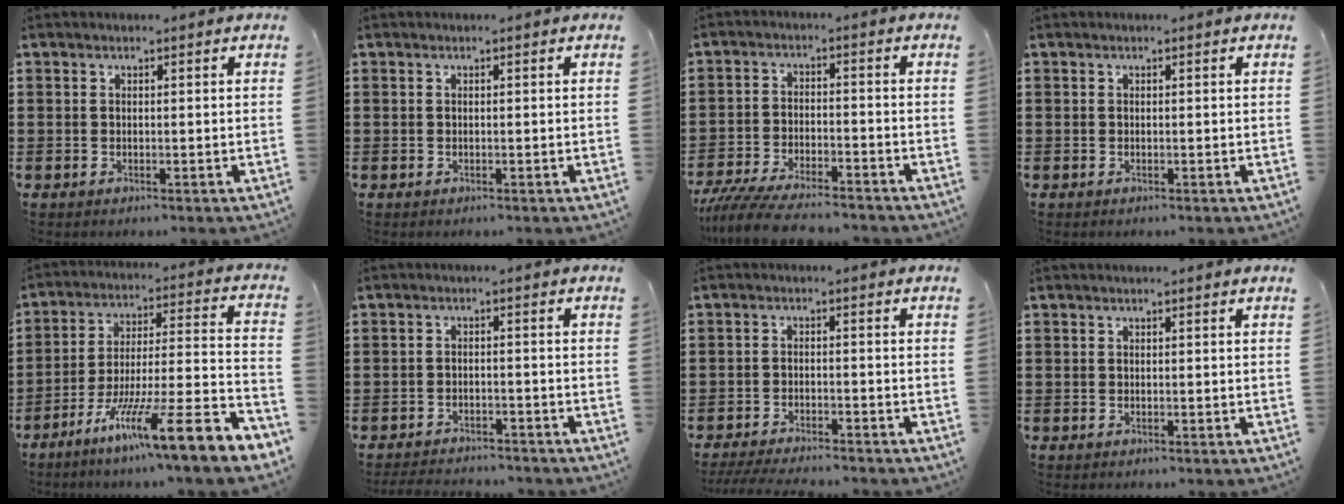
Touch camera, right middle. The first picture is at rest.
{"total": 0.0}
{"total": 6.6, "force": [-6.0, 0.7, 2.5], "torque": [-0.056, -0.003, -0.116]}
{"total": 0.0}
{"total": 12.1, "force": [-8.2, -0.1, 8.9], "torque": [-0.145, -0.006, -0.154]}
{"total": 2.9, "force": [-2.9, 0.3, 0.2], "torque": [-0.008, -0.003, -0.060]}
{"total": 3.5, "force": [-3.4, 0.1, 0.9], "torque": [-0.023, -0.004, -0.070]}
{"total": 0.0}